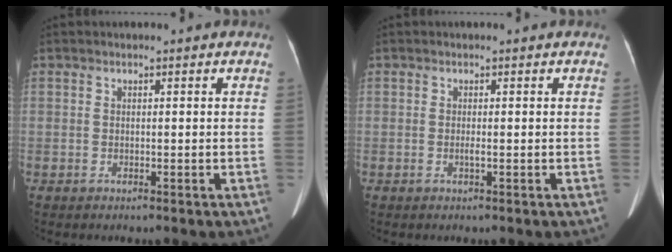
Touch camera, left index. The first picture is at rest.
{"total": 0.6, "force": [-0.2, 0.0, 0.5], "torque": [-0.013, 0.000, -0.003]}